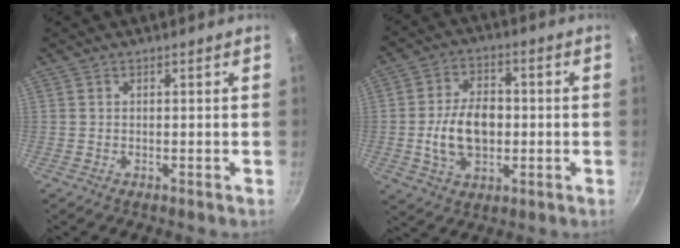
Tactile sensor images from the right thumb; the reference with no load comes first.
{"total": 11.4, "force": [-1.1, 7.6, 8.5], "torque": [-0.130, 0.016, -0.020]}